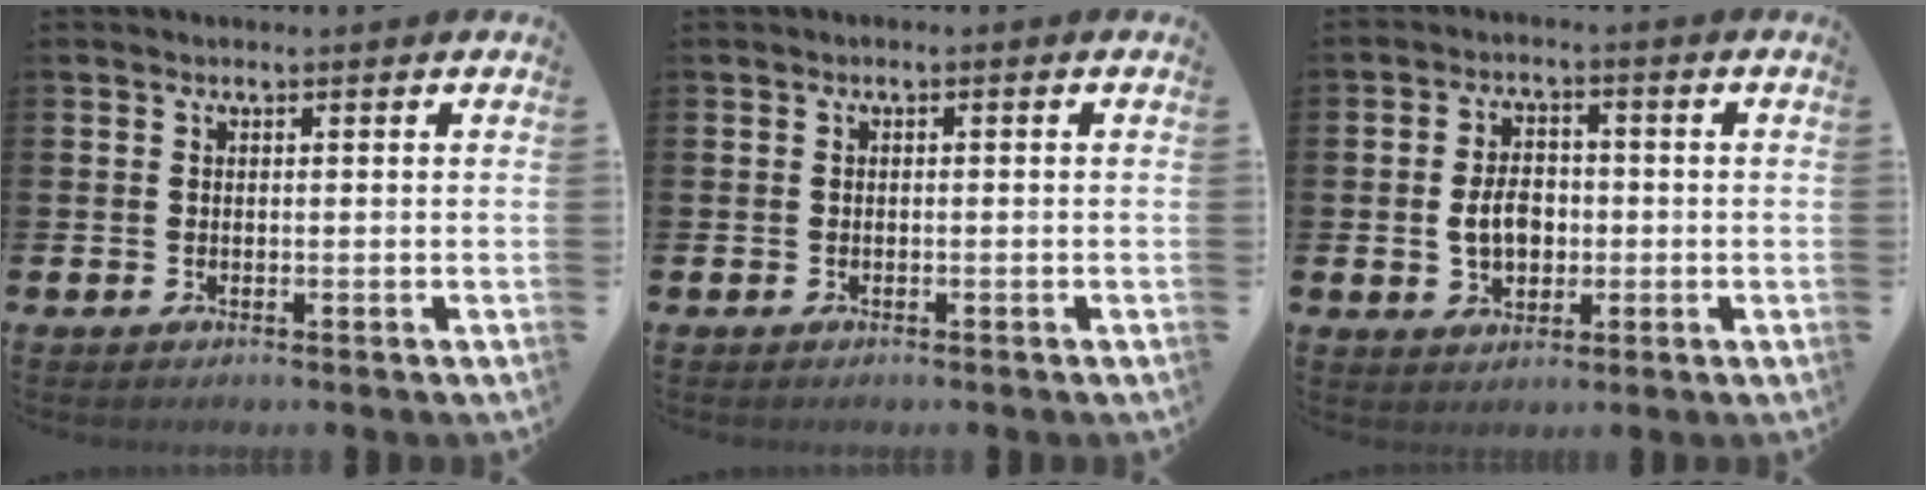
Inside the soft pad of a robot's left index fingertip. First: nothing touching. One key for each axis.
{"total": 0.6, "fx": -0.5, "fy": 0.1, "fz": 0.2, "tx": -0.011, "ty": 0.000, "tz": -0.009}
{"total": 5.0, "fx": -0.6, "fy": 3.6, "fz": 3.4, "tx": -0.052, "ty": 0.006, "tz": -0.016}